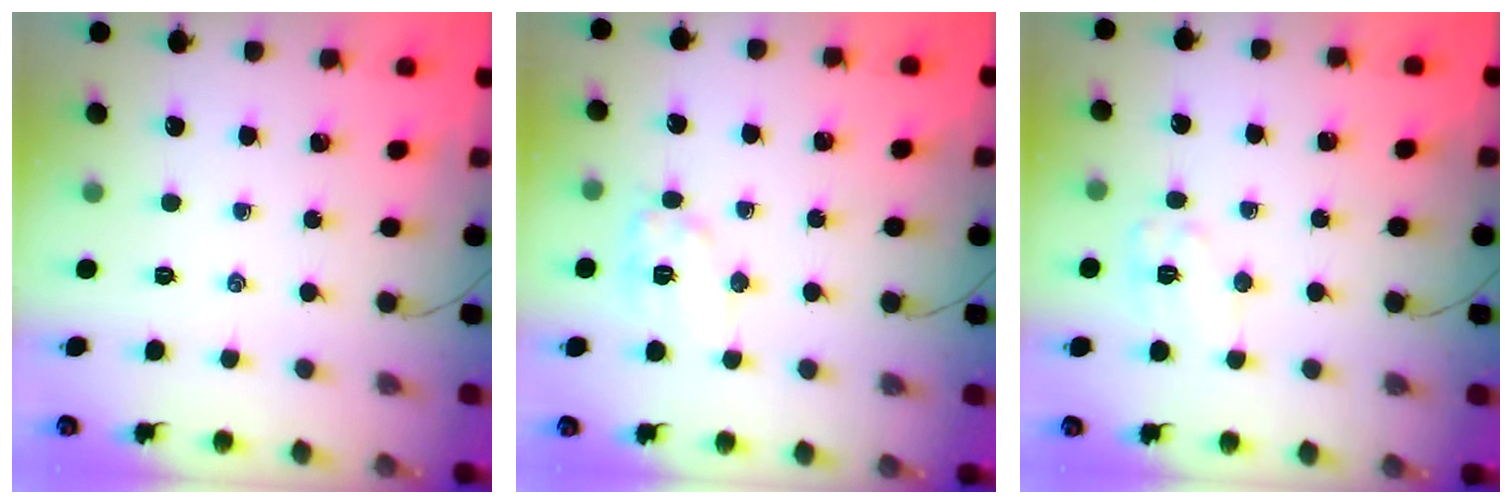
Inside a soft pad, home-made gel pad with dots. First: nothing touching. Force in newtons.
{"total": 9.5, "press": 9.5, "slide": 0.2}
{"total": 7.4, "press": 7.4, "slide": 0.4}